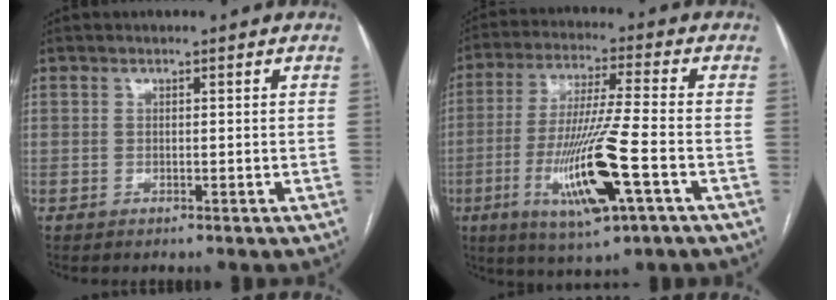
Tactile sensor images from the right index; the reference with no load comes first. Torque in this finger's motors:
{"motor_torque": [2.14, 0.00, 0.42, 0.21]}